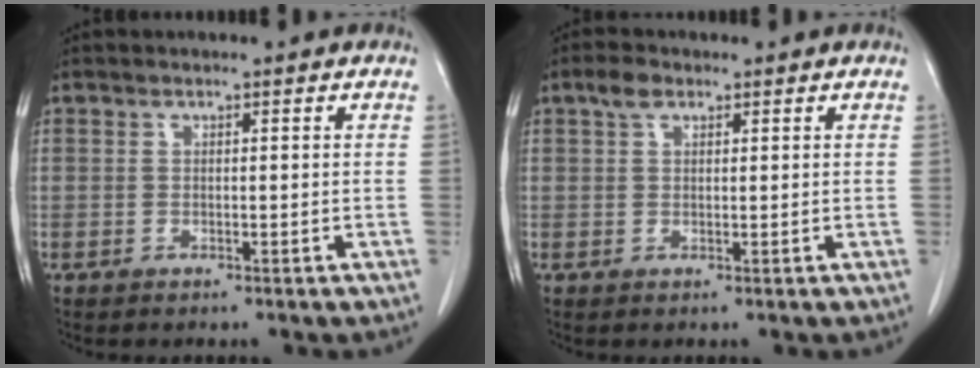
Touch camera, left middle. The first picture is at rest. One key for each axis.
{"total": 2.2, "fx": 1.3, "fy": 1.2, "fz": 1.3, "tx": -0.028, "ty": 0.010, "tz": 0.025}